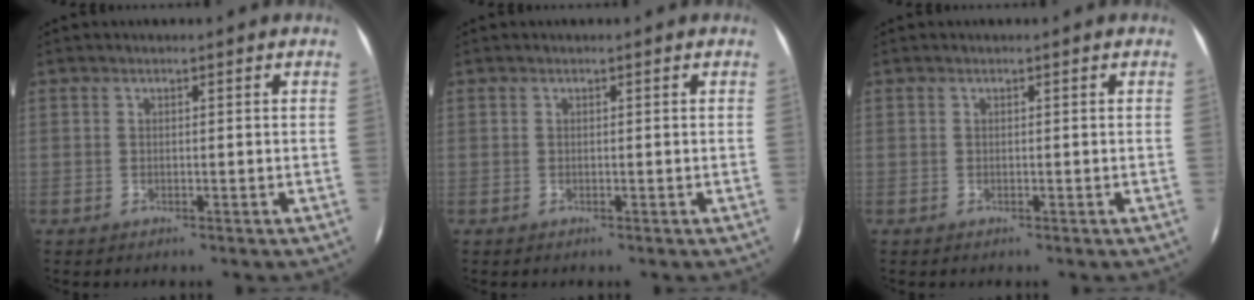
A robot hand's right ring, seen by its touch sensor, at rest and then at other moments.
{"total": 0.0}
{"total": 0.0}